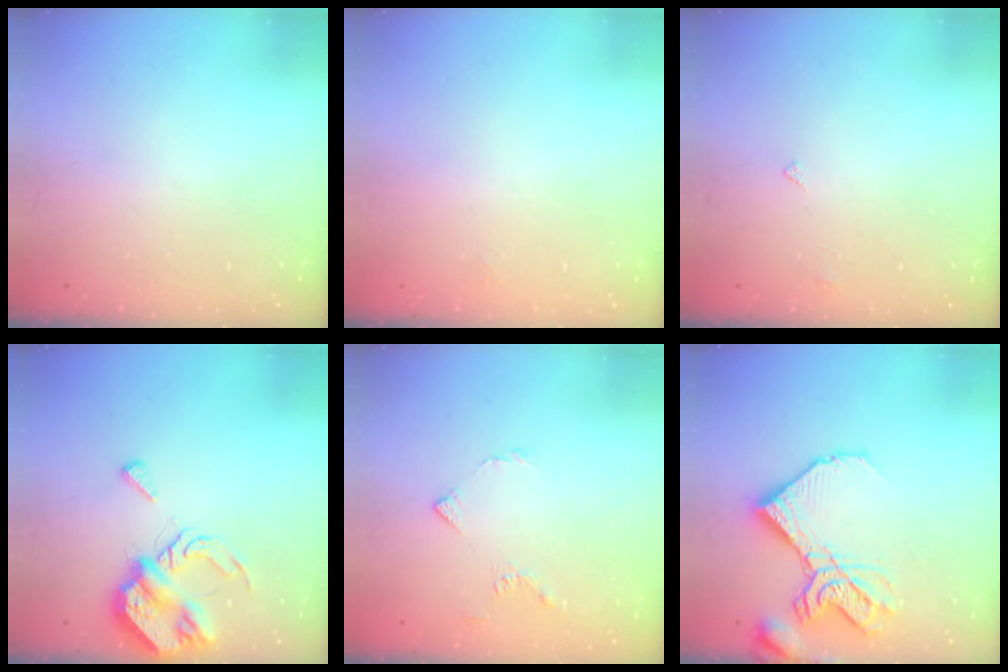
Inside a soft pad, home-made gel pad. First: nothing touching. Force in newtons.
{"total": 2.3, "press": 2.3, "slide": 0.3}
{"total": 2.5, "press": 2.5, "slide": 0.3}
{"total": 8.2, "press": 8.1, "slide": 1.1}
{"total": 4.8, "press": 4.7, "slide": 0.9}
{"total": 14.4, "press": 14.3, "slide": 1.7}